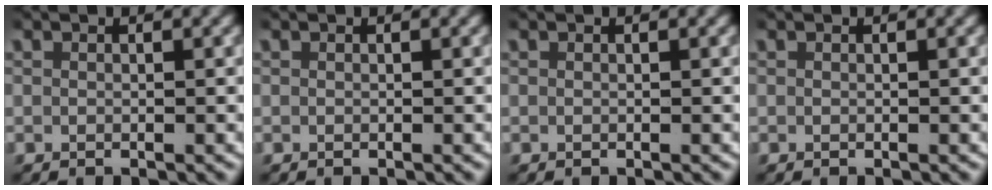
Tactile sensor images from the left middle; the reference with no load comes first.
{"total": 0.0}
{"total": 0.0}
{"total": 0.0}